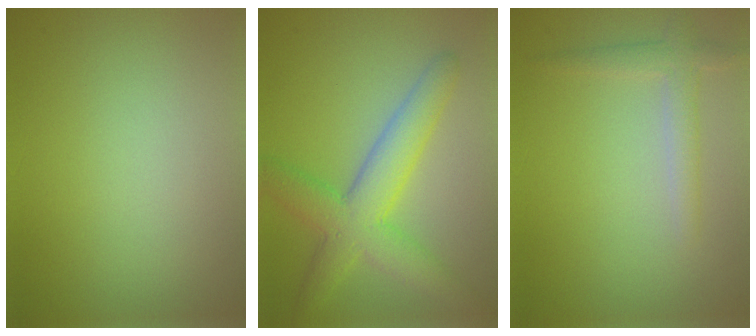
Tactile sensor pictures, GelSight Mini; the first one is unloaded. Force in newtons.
{"total": 5.8, "press": 5.8, "slide": 0.2}
{"total": 2.1, "press": 2.1, "slide": 0.1}